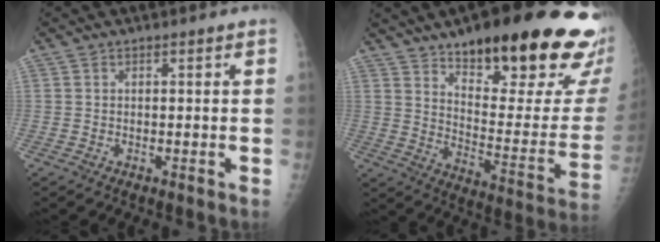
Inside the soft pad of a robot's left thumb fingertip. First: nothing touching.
{"total": 31.0, "force": [19.1, 9.1, 22.7], "torque": [-0.254, -0.073, 0.277]}